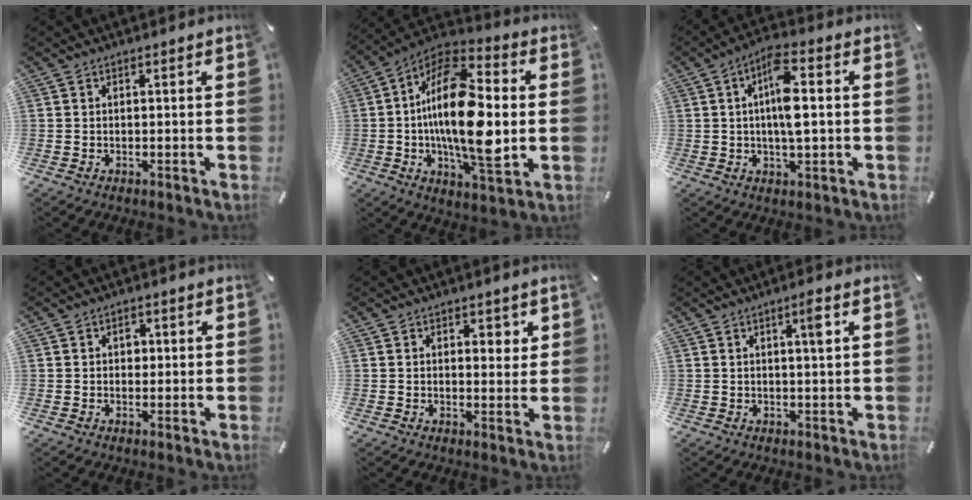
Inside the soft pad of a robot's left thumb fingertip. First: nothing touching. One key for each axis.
{"total": 22.0, "fx": -0.4, "fy": 9.5, "fz": 19.9, "tx": -0.382, "ty": -0.011, "tz": -0.011}
{"total": 9.0, "fx": 1.0, "fy": 2.9, "fz": 8.4, "tx": -0.155, "ty": 0.005, "tz": 0.013}
{"total": 2.0, "fx": 0.3, "fy": 1.6, "fz": 1.1, "tx": 0.001, "ty": -0.002, "tz": -0.002}
{"total": 2.7, "fx": 1.4, "fy": 2.0, "fz": 1.3, "tx": 0.004, "ty": -0.006, "tz": 0.016}
{"total": 3.3, "fx": 1.0, "fy": 0.2, "fz": 3.2, "tx": -0.055, "ty": -0.002, "tz": 0.012}